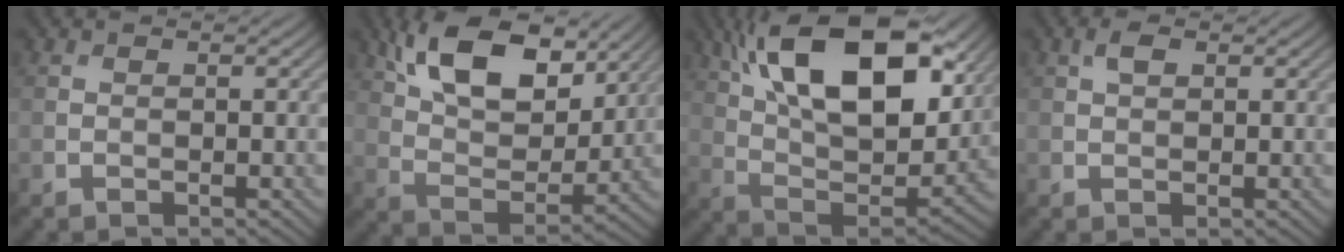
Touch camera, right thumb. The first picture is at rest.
{"total": 14.3, "force": [7.9, 7.1, 9.6], "torque": [-0.187, 0.000, 0.137]}
{"total": 20.1, "force": [9.0, 9.4, 15.2], "torque": [-0.278, 0.017, 0.143]}
{"total": 1.7, "force": [0.8, 0.9, 1.2], "torque": [-0.027, 0.006, 0.013]}